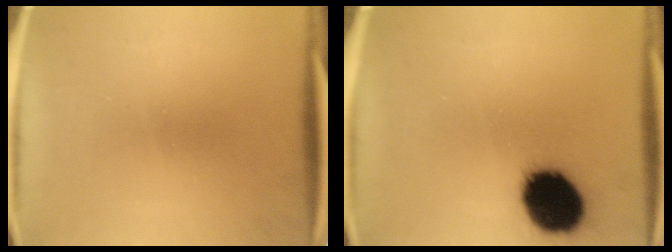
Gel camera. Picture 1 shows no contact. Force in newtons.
{"total": 18.4}